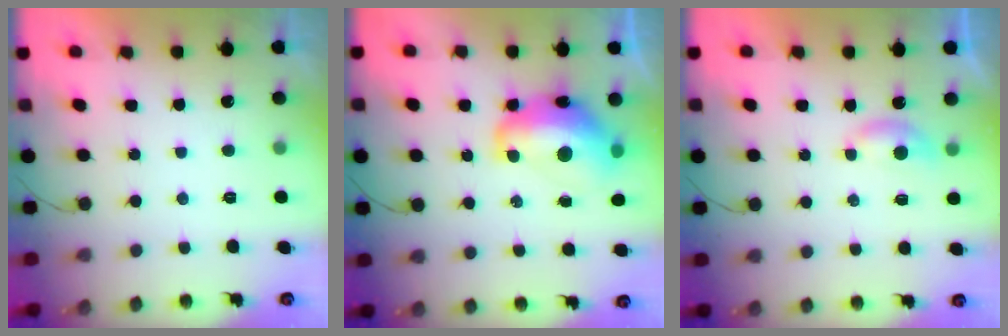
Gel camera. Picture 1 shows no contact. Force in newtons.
{"total": 15.6, "press": 15.5, "slide": 1.5}
{"total": 4.2, "press": 4.1, "slide": 0.6}